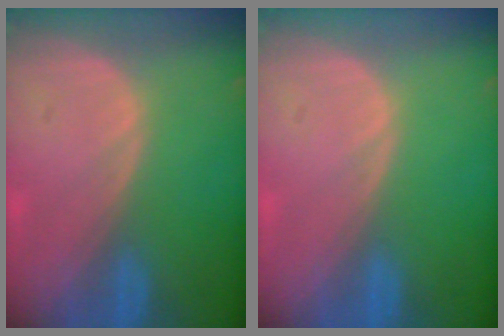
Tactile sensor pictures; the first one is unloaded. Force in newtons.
{"total": 0.0}